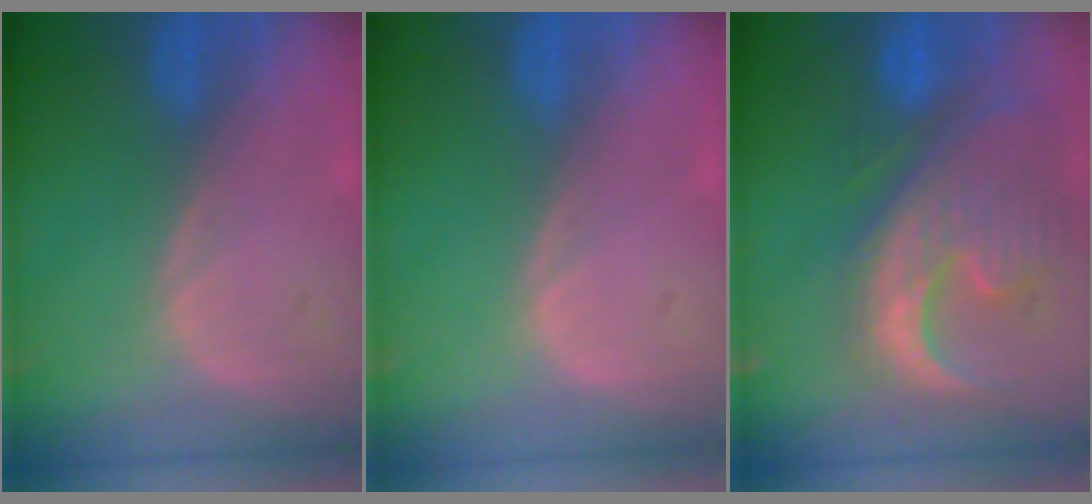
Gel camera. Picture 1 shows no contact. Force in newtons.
{"total": 0.0}
{"total": 13.4, "press": 11.4, "slide": 7.0}